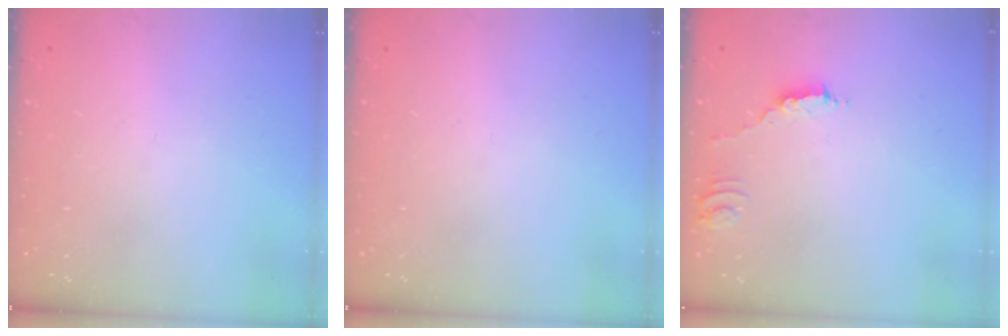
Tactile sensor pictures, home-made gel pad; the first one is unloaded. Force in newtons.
{"total": 0.0}
{"total": 1.8, "press": 1.8, "slide": 0.1}